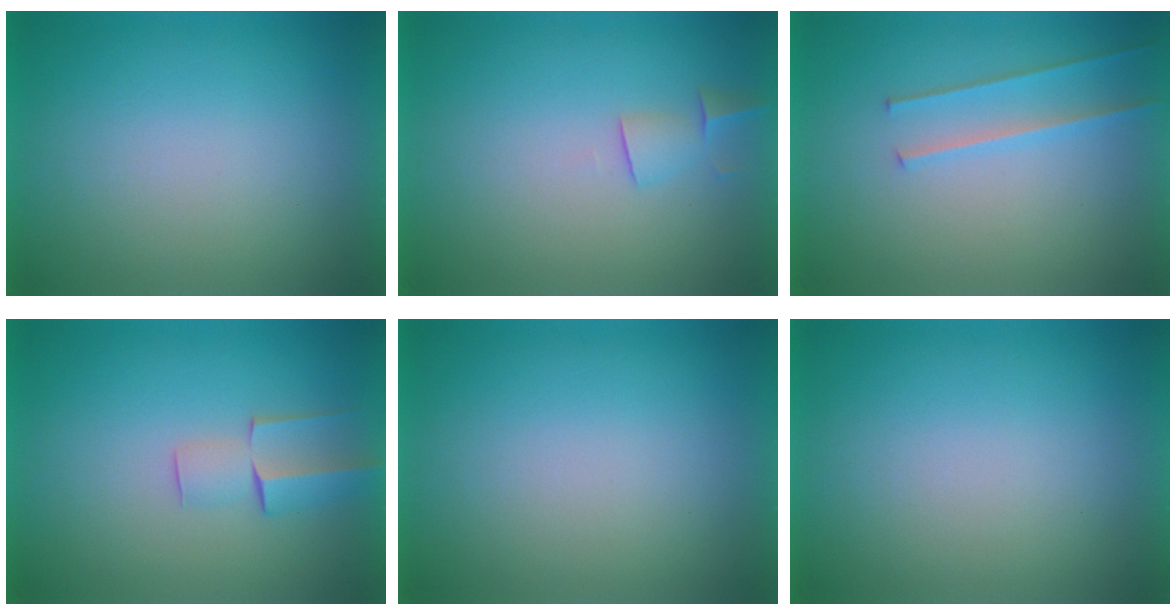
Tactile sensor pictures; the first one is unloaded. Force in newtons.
{"total": 2.2}
{"total": 2.2}
{"total": 2.5}
{"total": 1.1}
{"total": 1.3}